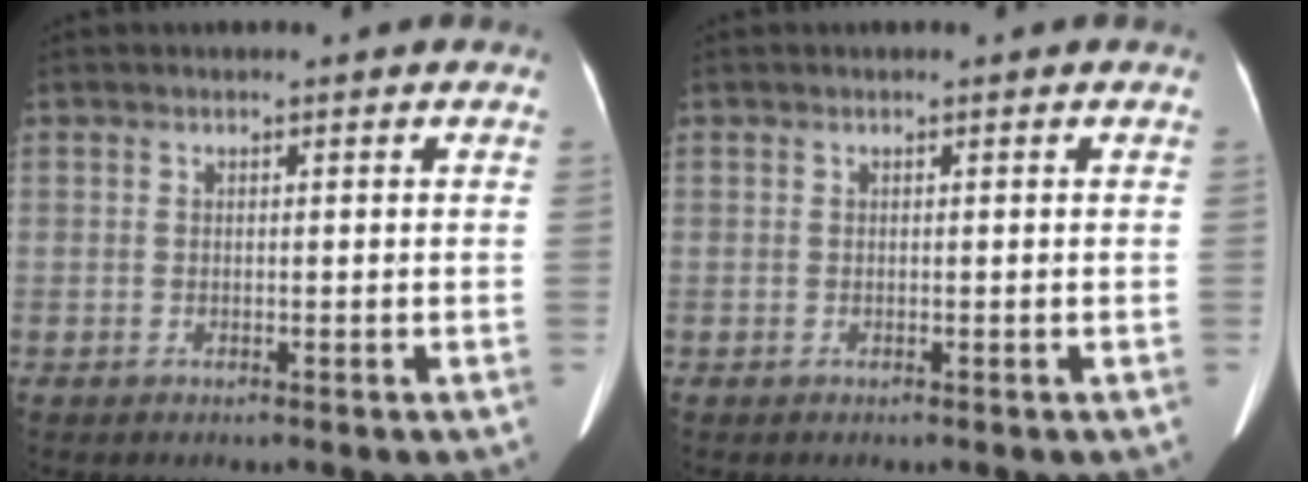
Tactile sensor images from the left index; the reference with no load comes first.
{"total": 0.0}